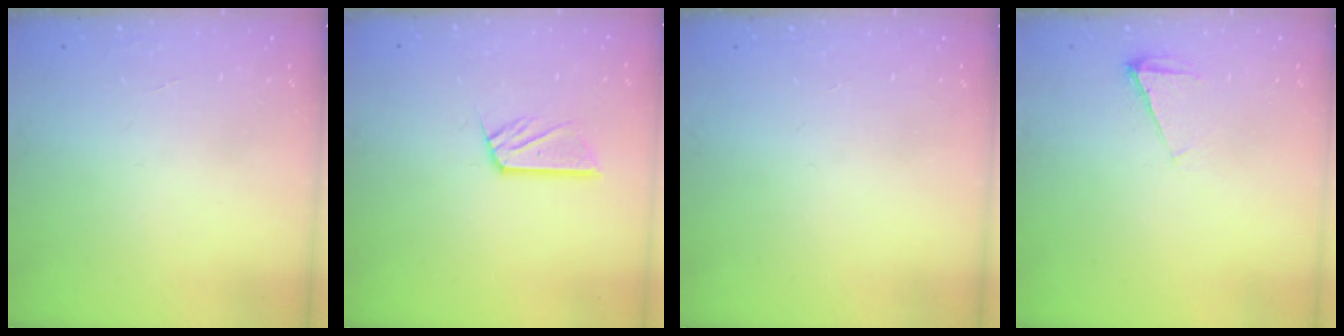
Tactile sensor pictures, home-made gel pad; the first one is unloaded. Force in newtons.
{"total": 9.6, "press": 9.5, "slide": 0.8}
{"total": 0.0}
{"total": 4.4, "press": 4.3, "slide": 0.7}